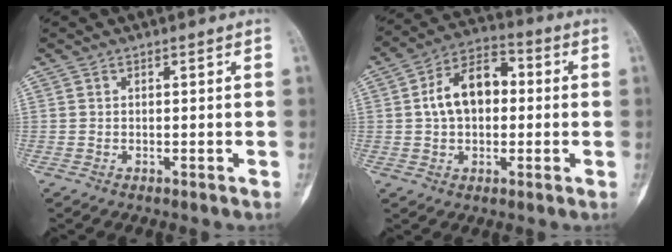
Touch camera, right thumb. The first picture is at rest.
{"total": 11.6, "force": [0.9, 7.8, 8.6], "torque": [-0.127, 0.030, 0.007]}